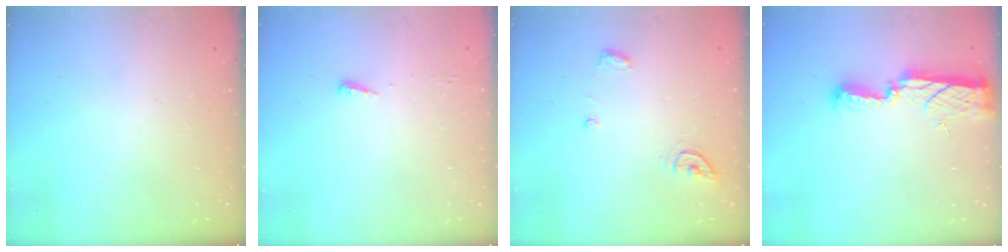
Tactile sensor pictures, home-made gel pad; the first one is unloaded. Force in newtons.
{"total": 3.7, "press": 3.7, "slide": 0.5}
{"total": 5.5, "press": 5.5, "slide": 0.2}
{"total": 9.0, "press": 8.9, "slide": 0.8}